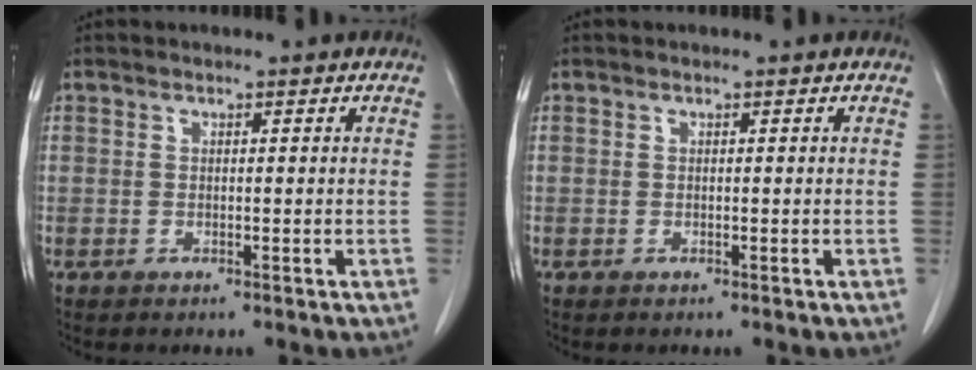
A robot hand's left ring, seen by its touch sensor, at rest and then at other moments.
{"total": 0.0}